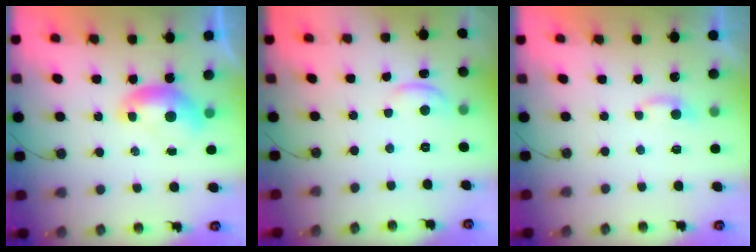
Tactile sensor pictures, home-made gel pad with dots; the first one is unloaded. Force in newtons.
{"total": 1.0, "press": 0.9, "slide": 0.4}
{"total": 3.7, "press": 3.6, "slide": 0.4}